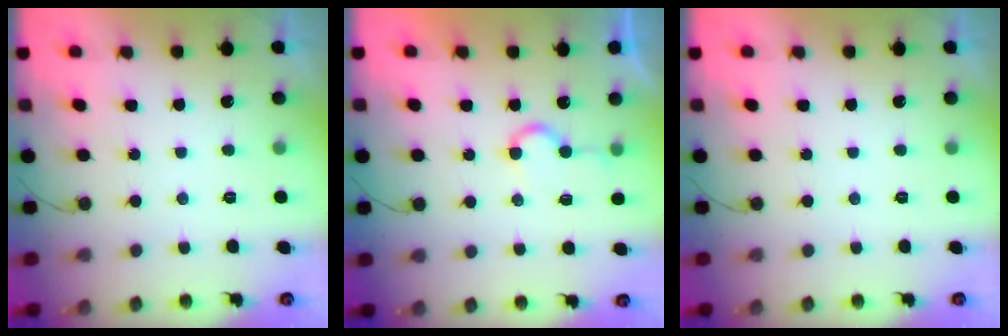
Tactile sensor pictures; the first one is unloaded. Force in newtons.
{"total": 6.6, "press": 6.6, "slide": 0.7}
{"total": 0.0}